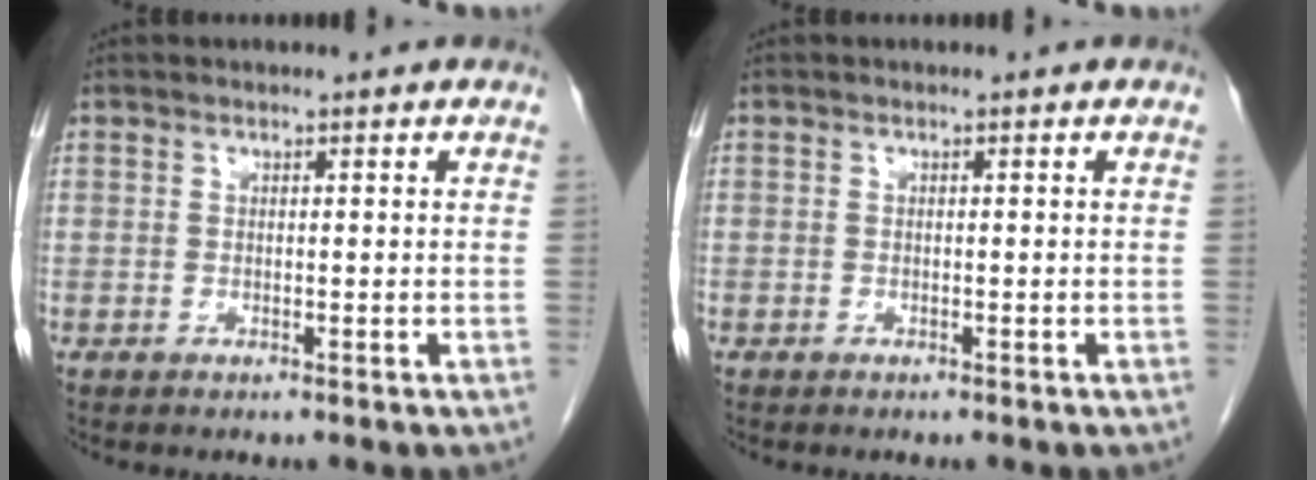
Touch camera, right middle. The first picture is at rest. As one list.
[{"total": 0.0}]